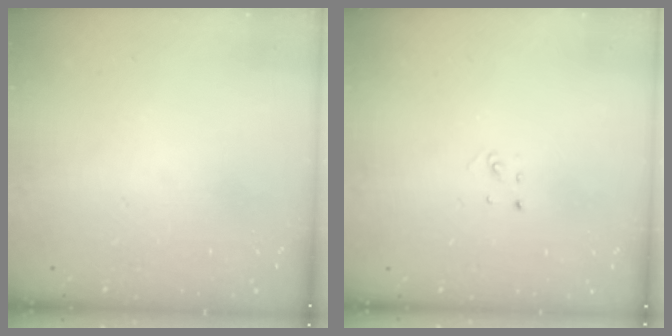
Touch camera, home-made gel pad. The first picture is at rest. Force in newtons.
{"total": 2.0, "press": 2.0, "slide": 0.1}